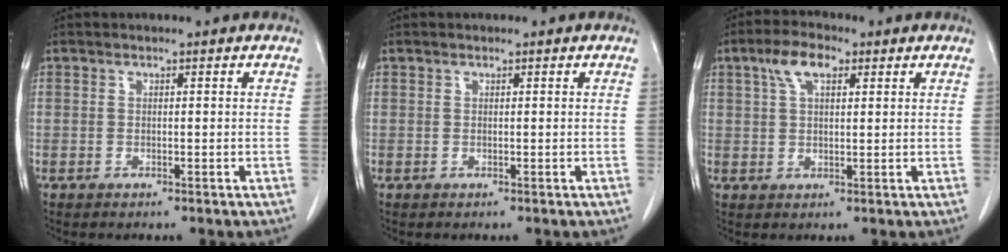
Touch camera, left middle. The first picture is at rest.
{"total": 0.0}
{"total": 5.3, "force": [2.6, 2.2, 4.0], "torque": [-0.085, 0.015, 0.050]}